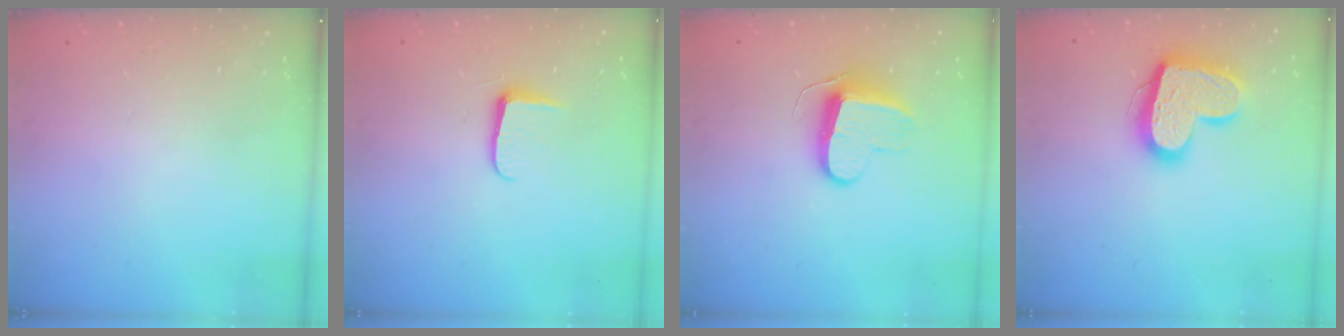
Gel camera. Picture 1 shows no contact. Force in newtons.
{"total": 5.4, "press": 5.4, "slide": 0.7}
{"total": 9.8, "press": 9.8, "slide": 0.2}
{"total": 17.5, "press": 17.4, "slide": 1.6}